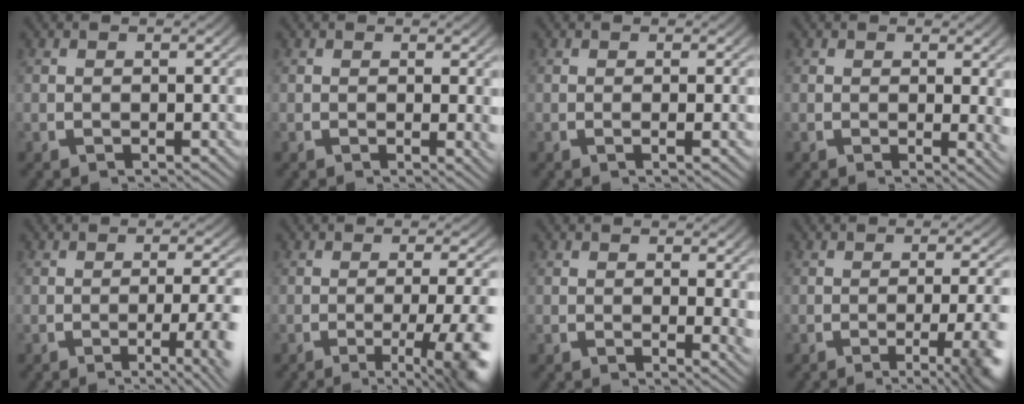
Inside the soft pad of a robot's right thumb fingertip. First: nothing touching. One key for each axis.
{"total": 1.0, "fx": 0.3, "fy": 0.2, "fz": 0.9, "tx": -0.007, "ty": -0.005, "tz": 0.004}
{"total": 1.1, "fx": -0.1, "fy": -0.1, "fz": 1.1, "tx": -0.020, "ty": 0.002, "tz": -0.003}
{"total": 1.7, "fx": 0.6, "fy": 0.5, "fz": 1.5, "tx": -0.007, "ty": -0.005, "tz": 0.007}
{"total": 5.1, "fx": -2.6, "fy": 1.5, "fz": 4.2, "tx": -0.063, "ty": -0.007, "tz": -0.038}
{"total": 7.6, "fx": -3.3, "fy": 2.4, "fz": 6.4, "tx": -0.086, "ty": -0.013, "tz": -0.044}
{"total": 1.9, "fx": 0.7, "fy": 0.6, "fz": 1.7, "tx": -0.008, "ty": -0.006, "tz": 0.008}
{"total": 7.0, "fx": -3.4, "fy": 2.3, "fz": 5.7, "tx": -0.076, "ty": -0.011, "tz": -0.047}